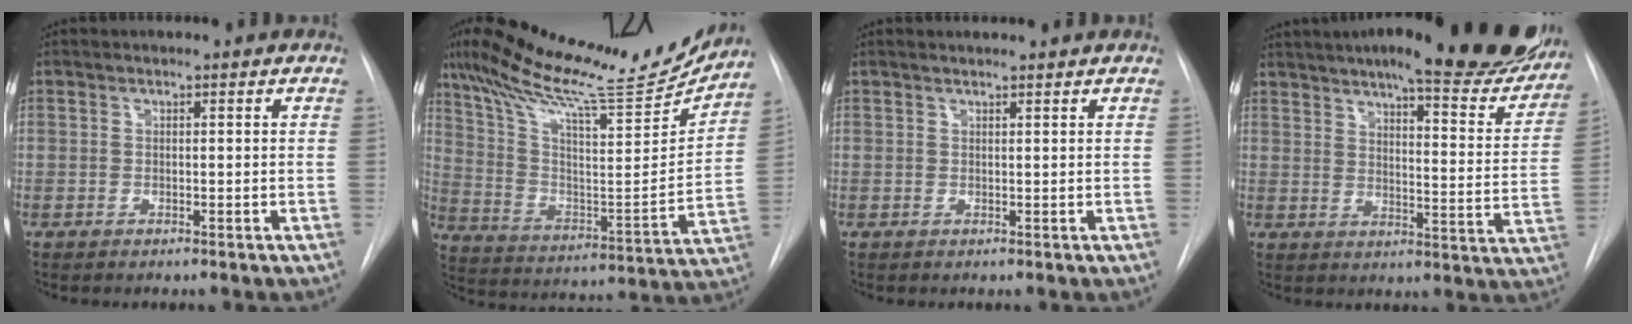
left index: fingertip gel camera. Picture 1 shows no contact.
{"total": 26.4, "force": [22.2, 3.5, 13.9], "torque": [-0.243, -0.027, 0.333]}
{"total": 2.3, "force": [2.2, 0.0, 0.5], "torque": [-0.009, 0.018, 0.032]}
{"total": 27.9, "force": [22.9, 5.4, 15.0], "torque": [-0.224, -0.040, 0.280]}